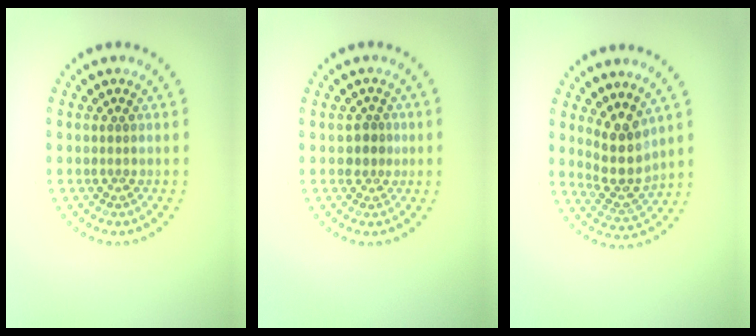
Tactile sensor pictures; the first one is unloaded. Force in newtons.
{"total": 1.6, "press": 1.5, "slide": 0.7}
{"total": 3.7, "press": 3.1, "slide": 2.1}